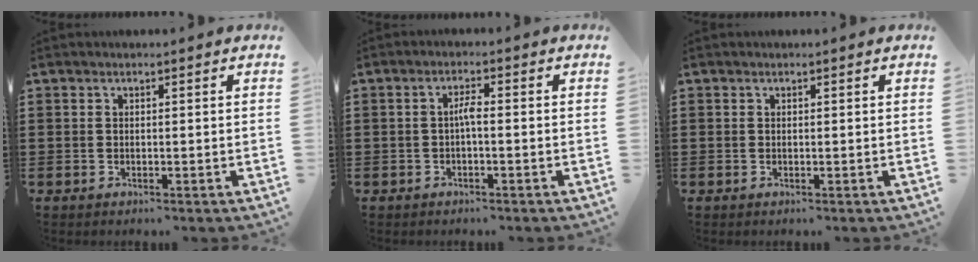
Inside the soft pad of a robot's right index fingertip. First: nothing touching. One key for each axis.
{"total": 2.2, "fx": -0.4, "fy": 0.3, "fz": 2.1, "tx": -0.041, "ty": 0.003, "tz": -0.010}
{"total": 0.0}